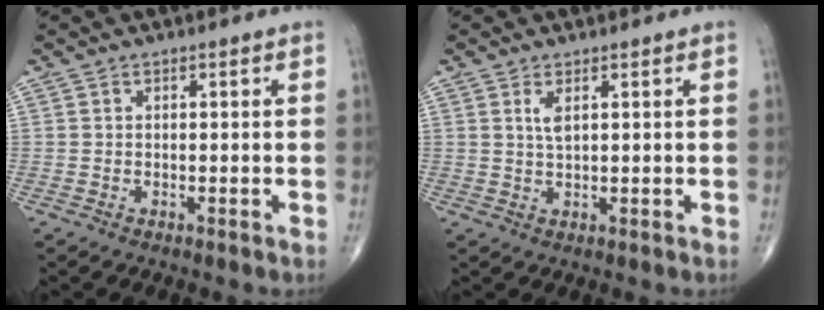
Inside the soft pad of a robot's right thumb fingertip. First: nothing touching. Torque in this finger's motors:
{"motor_torque": [0.28, 0.32, 0.50, -0.04, 0.05]}